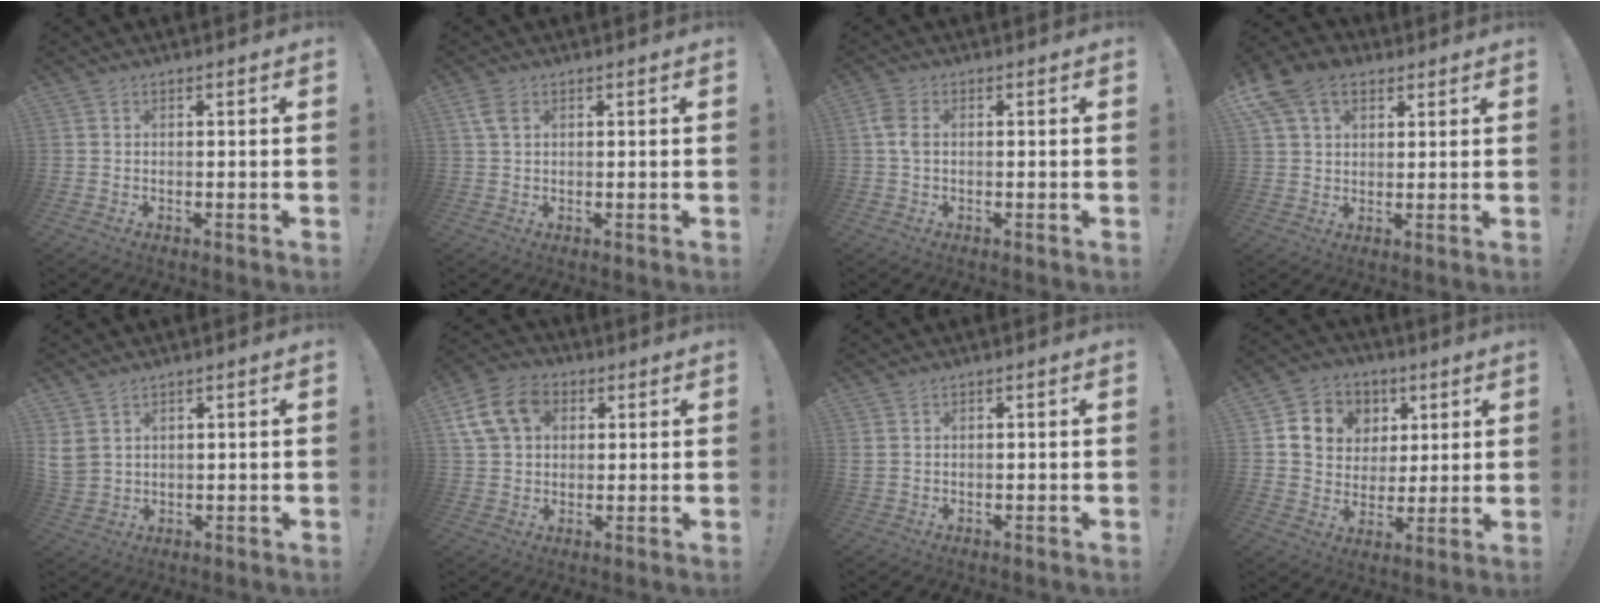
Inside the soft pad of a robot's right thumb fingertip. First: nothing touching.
{"total": 3.7, "force": [1.6, 2.1, 2.7], "torque": [-0.046, 0.000, 0.029]}
{"total": 4.2, "force": [0.5, 2.5, 3.4], "torque": [-0.069, 0.008, 0.008]}
{"total": 11.9, "force": [5.9, 8.2, 6.3], "torque": [-0.107, -0.017, 0.118]}
{"total": 5.3, "force": [3.0, 3.6, 2.3], "torque": [-0.053, -0.011, 0.064]}
{"total": 14.1, "force": [4.9, 10.8, 7.6], "torque": [-0.124, -0.010, 0.101]}
{"total": 1.6, "force": [0.8, 0.9, 1.0], "torque": [-0.024, 0.003, 0.018]}
{"total": 10.1, "force": [3.8, 9.0, 2.6], "torque": [-0.047, -0.017, 0.083]}